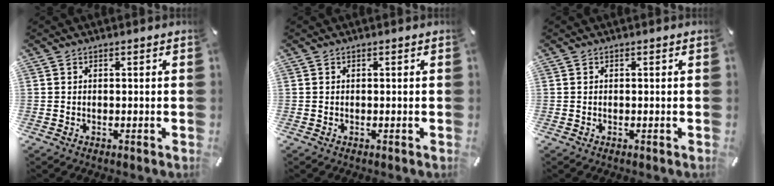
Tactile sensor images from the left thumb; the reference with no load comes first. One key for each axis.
{"total": 0.0}
{"total": 0.0}